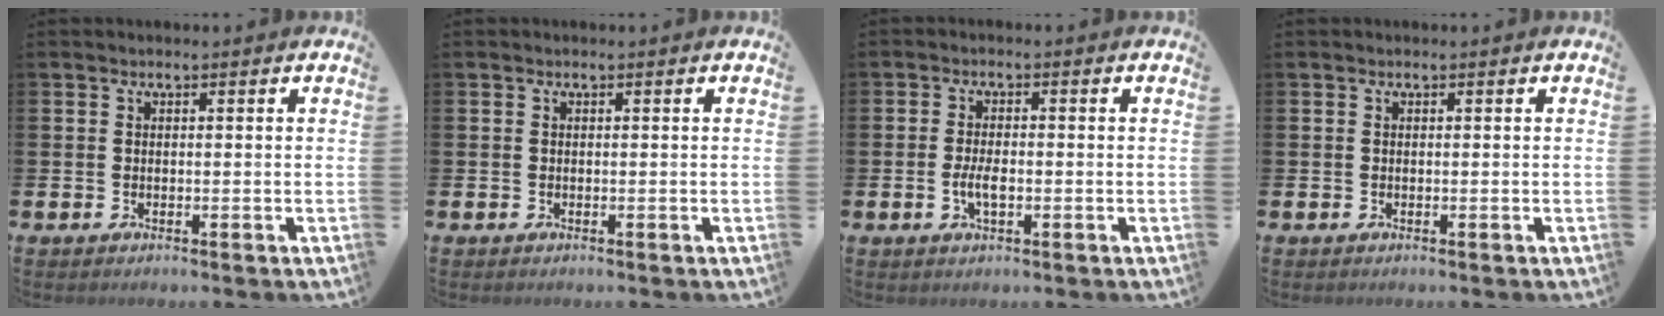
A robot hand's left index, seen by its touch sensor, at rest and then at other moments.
{"total": 0.0}
{"total": 3.0, "force": [-0.7, 1.3, 2.6], "torque": [-0.044, 0.000, -0.013]}
{"total": 0.0}